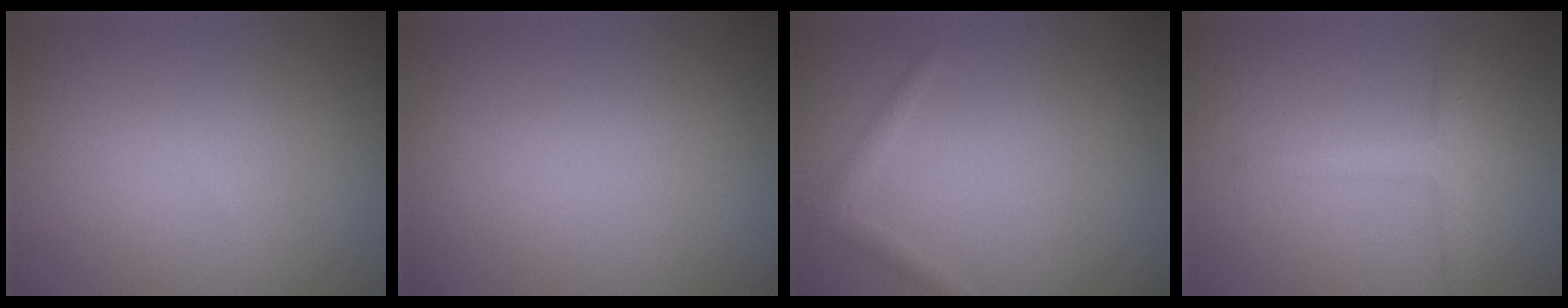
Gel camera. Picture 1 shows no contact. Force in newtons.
{"total": 0.0}
{"total": 1.1, "press": 1.1, "slide": 0.1}
{"total": 2.4, "press": 2.4, "slide": 0.1}